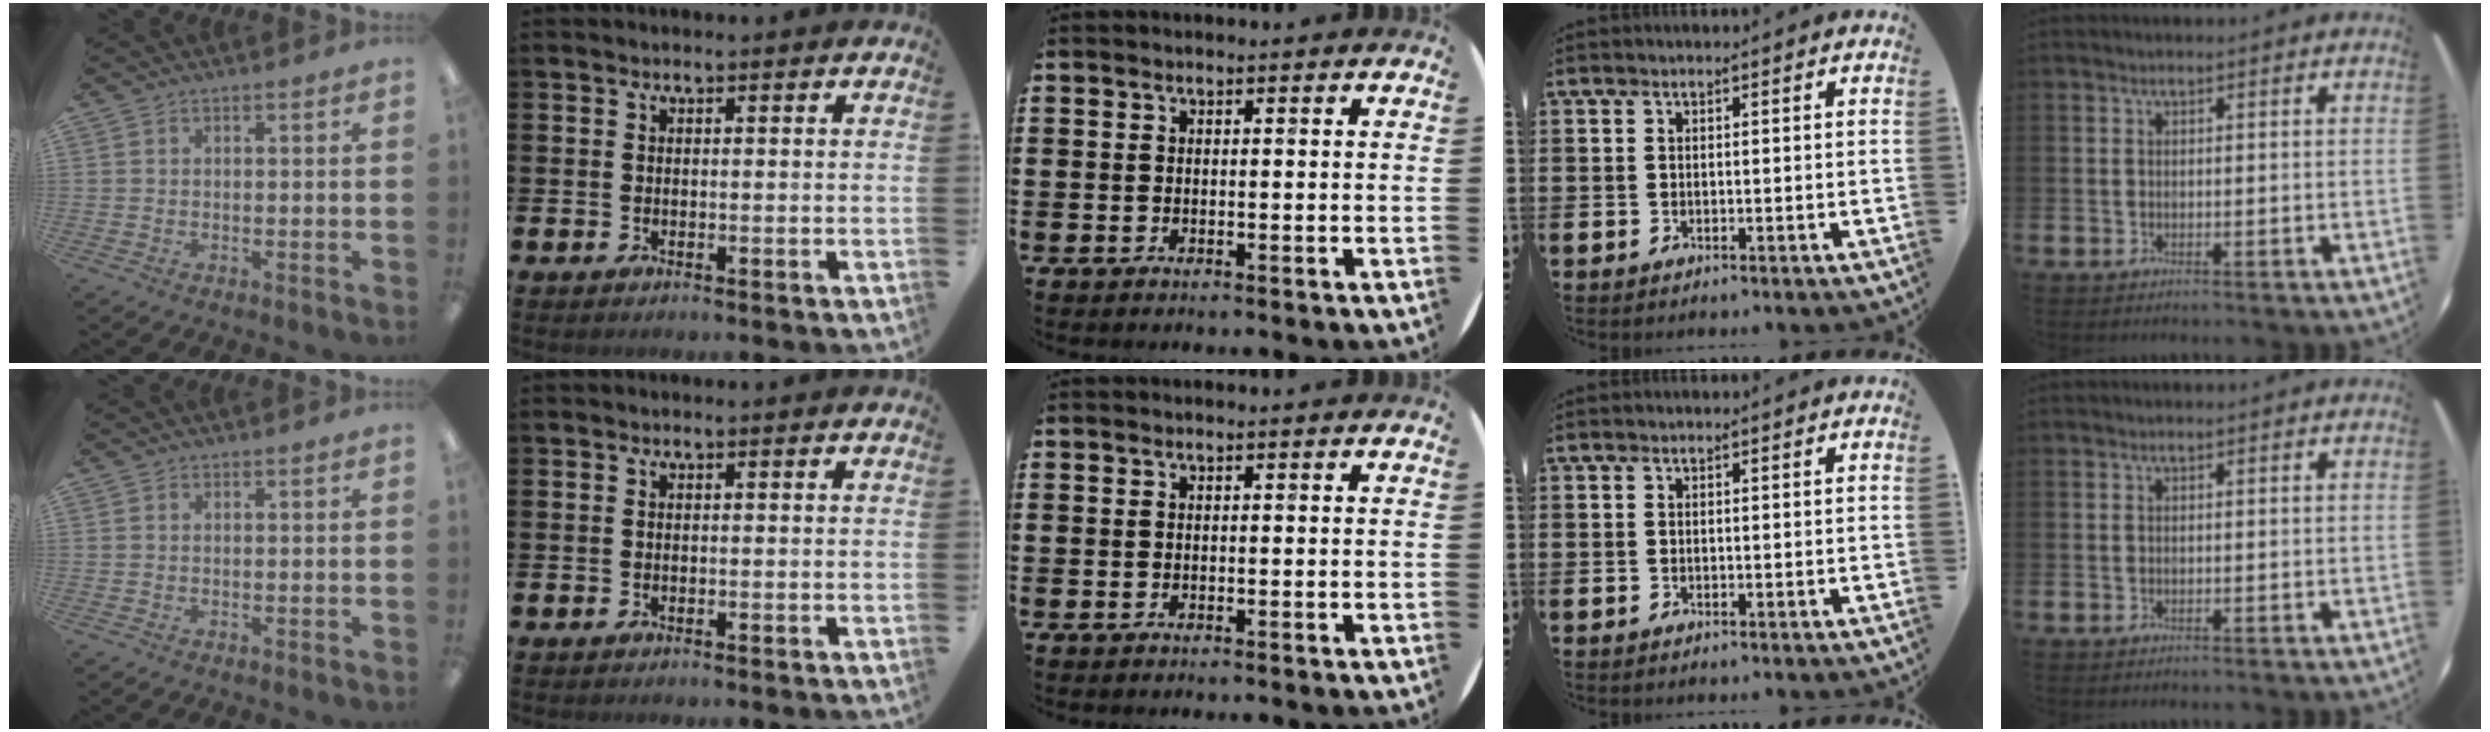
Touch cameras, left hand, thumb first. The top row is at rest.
{}